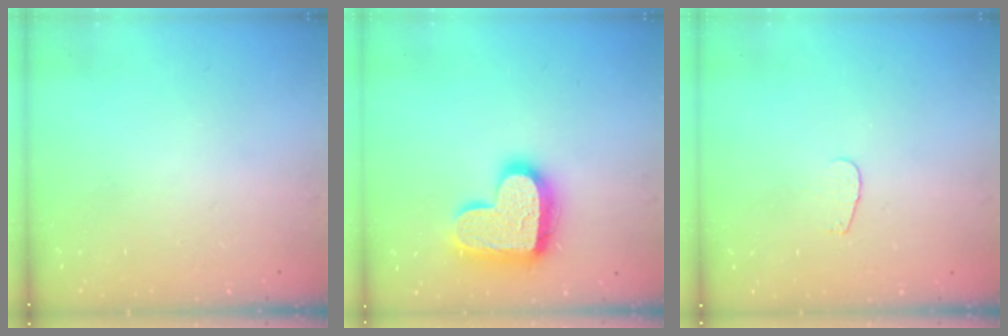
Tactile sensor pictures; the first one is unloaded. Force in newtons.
{"total": 19.4, "press": 19.3, "slide": 1.4}
{"total": 2.8, "press": 2.8, "slide": 0.2}